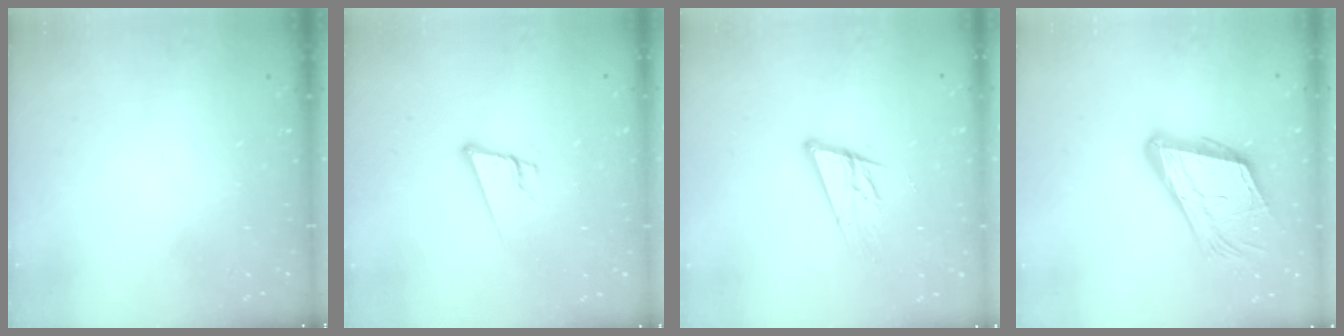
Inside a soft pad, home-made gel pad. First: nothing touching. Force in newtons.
{"total": 9.0, "press": 8.3, "slide": 3.3}
{"total": 13.6, "press": 13.1, "slide": 3.6}
{"total": 18.7, "press": 18.4, "slide": 3.0}